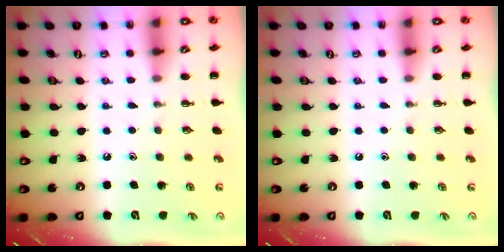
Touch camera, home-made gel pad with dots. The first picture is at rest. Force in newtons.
{"total": 0.0}